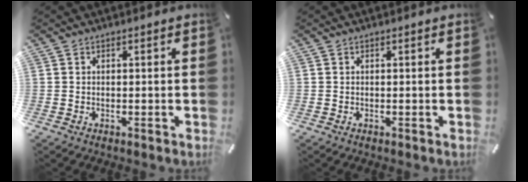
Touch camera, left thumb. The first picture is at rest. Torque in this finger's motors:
{"motor_torque": [0.00, 0.00, 0.00, 0.00, 0.00]}